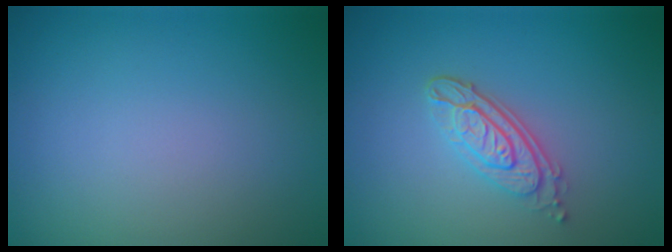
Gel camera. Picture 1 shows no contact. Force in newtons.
{"total": 3.4, "press": 2.7, "slide": 1.9}